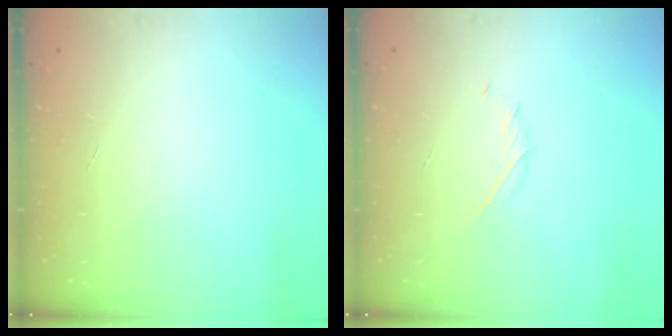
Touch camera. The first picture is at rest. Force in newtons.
{"total": 2.0, "press": 2.0, "slide": 0.6}